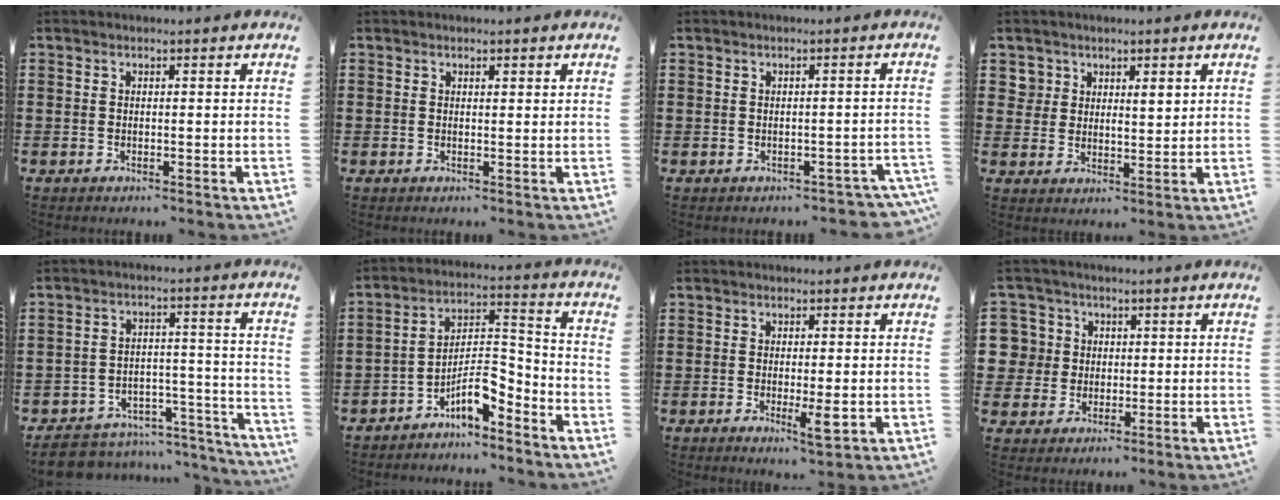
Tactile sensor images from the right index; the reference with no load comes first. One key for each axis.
{"total": 0.7, "fx": 0.5, "fy": 0.4, "fz": 0.3, "tx": -0.007, "ty": 0.003, "tz": 0.010}
{"total": 1.4, "fx": -1.2, "fy": 0.7, "fz": 0.0, "tx": -0.006, "ty": 0.001, "tz": -0.027}
{"total": 3.7, "fx": 2.5, "fy": 2.6, "fz": 0.9, "tx": -0.023, "ty": 0.008, "tz": 0.046}
{"total": 5.5, "fx": -5.1, "fy": 1.8, "fz": 1.2, "tx": -0.026, "ty": 0.010, "tz": -0.100}
{"total": 7.7, "fx": -5.4, "fy": 2.3, "fz": 5.0, "tx": -0.096, "ty": 0.004, "tz": -0.104}
{"total": 3.9, "fx": -0.9, "fy": 0.9, "fz": 3.7, "tx": -0.067, "ty": -0.007, "tz": -0.015}
{"total": 5.2, "fx": 0.6, "fy": 5.1, "fz": 0.5, "tx": -0.050, "ty": 0.013, "tz": 0.005}